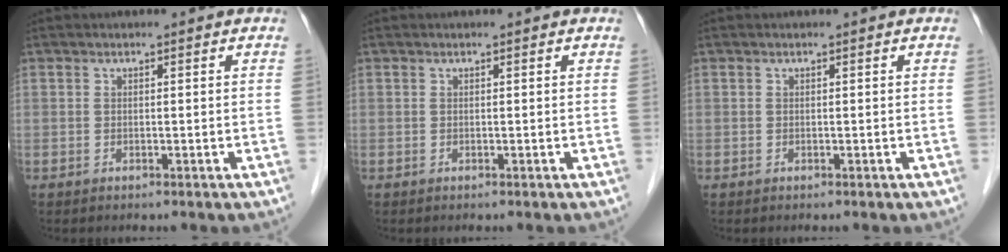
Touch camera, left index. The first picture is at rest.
{"total": 0.0}
{"total": 0.0}